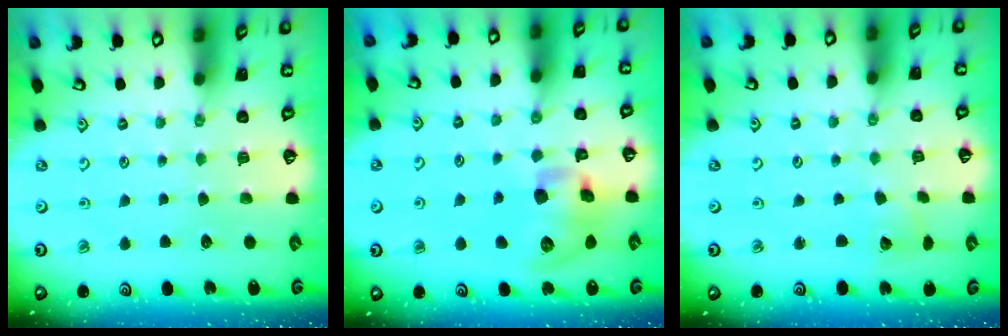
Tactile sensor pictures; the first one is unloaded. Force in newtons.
{"total": 11.9, "press": 11.8, "slide": 1.8}
{"total": 2.6, "press": 2.6, "slide": 0.4}